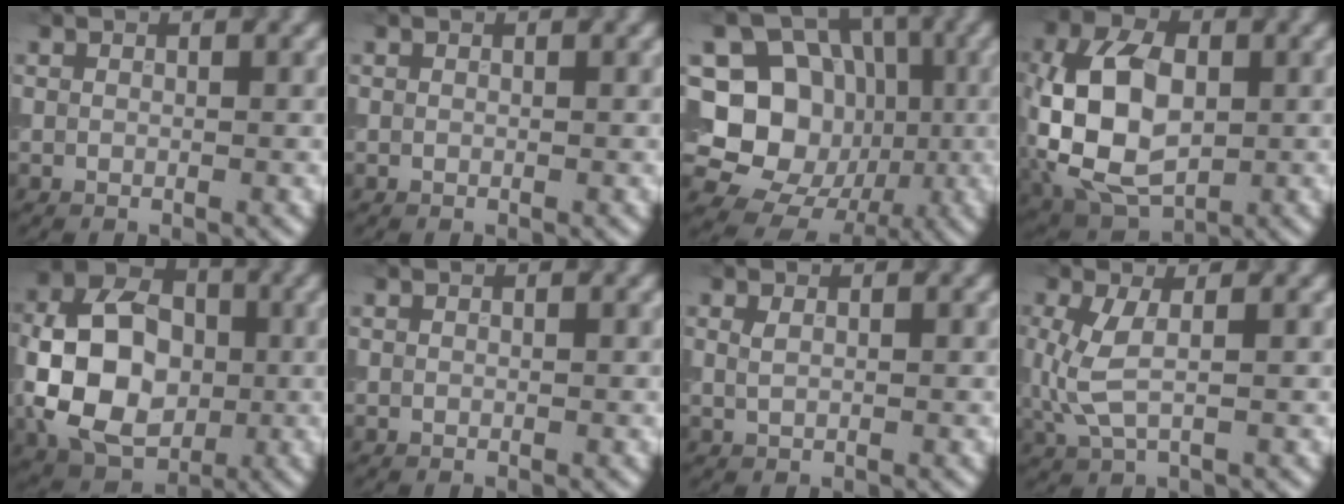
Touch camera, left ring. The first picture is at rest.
{"total": 0.0}
{"total": 14.1, "force": [-0.8, 12.8, 6.0], "torque": [-0.119, 0.008, -0.031]}
{"total": 10.1, "force": [-0.9, 6.6, 7.5], "torque": [-0.164, 0.002, -0.025]}
{"total": 10.4, "force": [-0.9, 7.6, 7.1], "torque": [-0.137, 0.009, -0.026]}
{"total": 0.0}
{"total": 0.8, "force": [0.4, 0.3, 0.7], "torque": [-0.016, 0.001, 0.008]}
{"total": 3.4, "force": [0.3, 1.3, 3.1], "torque": [-0.083, -0.003, 0.006]}